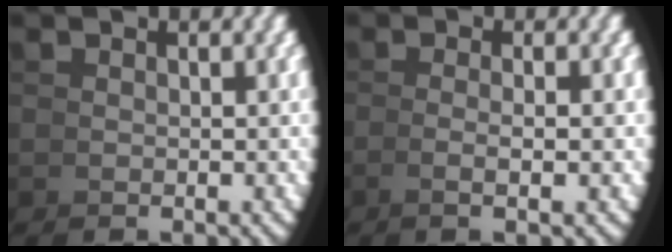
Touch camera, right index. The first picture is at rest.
{"total": 2.1, "force": [-0.5, -0.8, 1.9], "torque": [-0.033, 0.002, -0.008]}